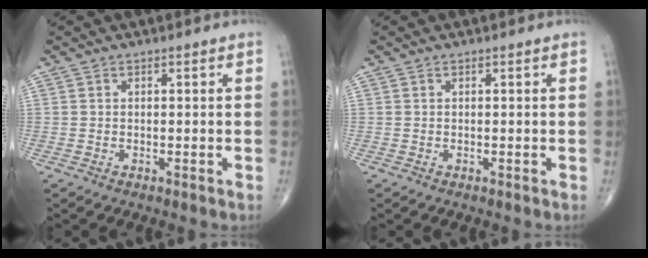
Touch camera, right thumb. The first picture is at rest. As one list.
[{"total": 0.0}]